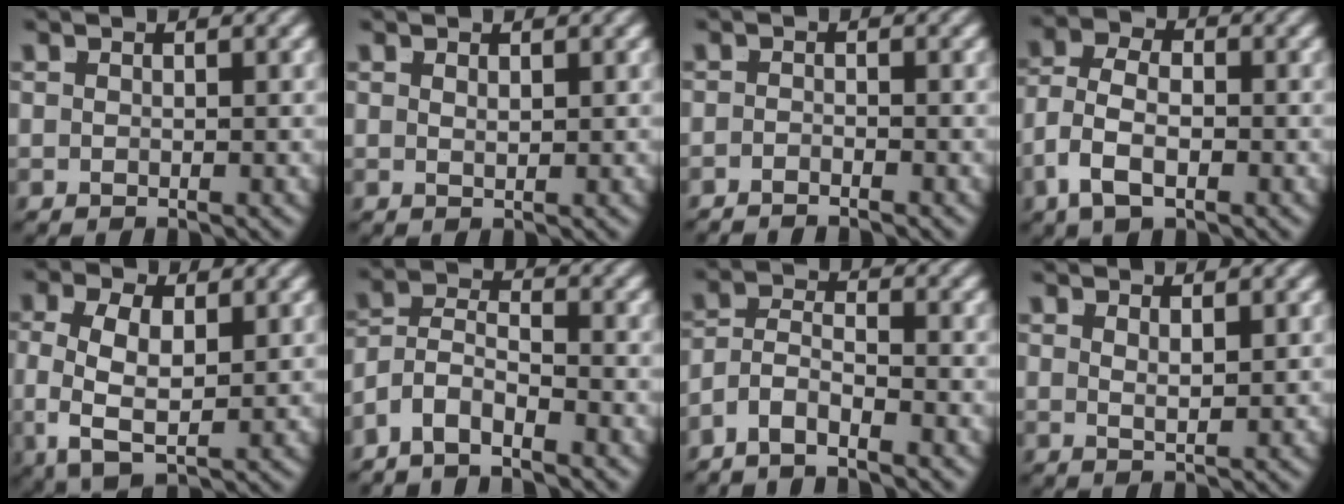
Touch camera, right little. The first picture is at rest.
{"total": 0.8, "force": [0.4, -0.6, 0.1], "torque": [0.003, -0.007, 0.014]}
{"total": 2.0, "force": [-1.9, -0.4, -0.2], "torque": [0.009, -0.010, -0.031]}
{"total": 5.2, "force": [-1.4, 3.6, 3.5], "torque": [-0.082, -0.023, -0.016]}
{"total": 6.4, "force": [-0.3, 4.4, 4.7], "torque": [-0.102, -0.018, 0.004]}
{"total": 7.3, "force": [-3.1, 6.0, 2.9], "torque": [-0.081, -0.032, -0.058]}
{"total": 5.6, "force": [-3.0, 4.1, 2.4], "torque": [-0.065, -0.028, -0.052]}
{"total": 1.3, "force": [0.8, -0.7, 0.6], "torque": [-0.007, -0.010, 0.024]}